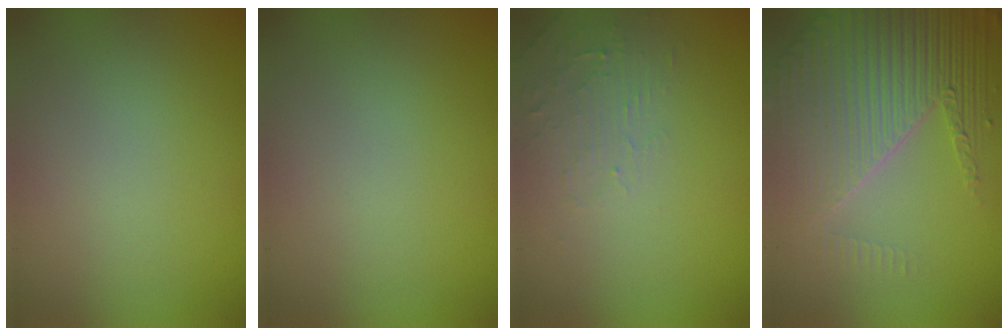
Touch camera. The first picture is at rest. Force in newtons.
{"total": 0.0}
{"total": 2.0, "press": 1.9, "slide": 0.4}
{"total": 8.3, "press": 5.6, "slide": 6.1}